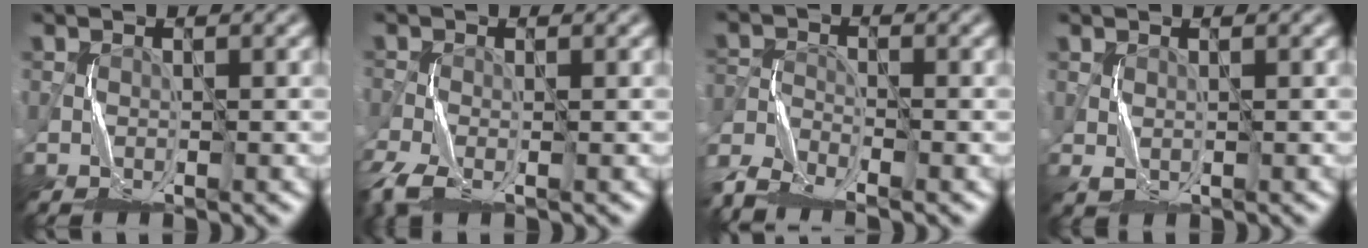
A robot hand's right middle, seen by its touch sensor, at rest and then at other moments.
{"total": 3.6, "force": [-2.5, 1.3, 2.3], "torque": [-0.066, -0.012, -0.055]}
{"total": 5.0, "force": [-4.8, 0.7, 1.5], "torque": [-0.037, -0.019, -0.100]}
{"total": 0.9, "force": [0.3, 0.6, 0.6], "torque": [-0.024, -0.004, 0.011]}